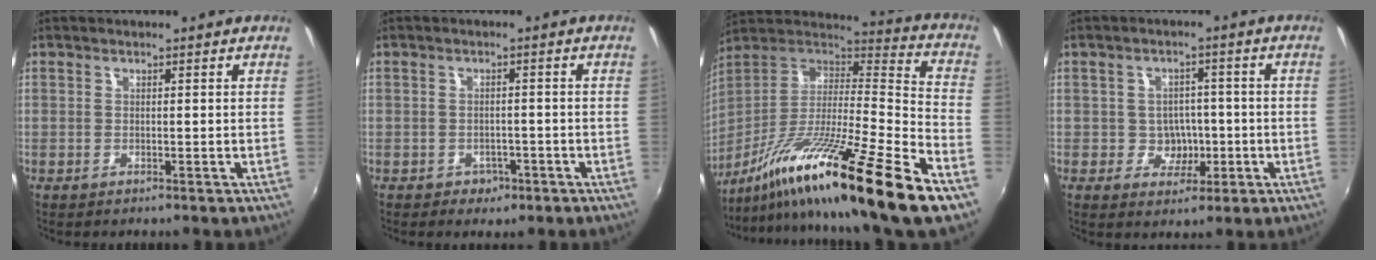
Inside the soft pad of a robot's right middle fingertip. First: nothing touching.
{"total": 3.6, "force": [-2.0, 2.7, 1.2], "torque": [-0.030, -0.004, -0.024]}
{"total": 27.4, "force": [-16.5, 0.1, 21.9], "torque": [-0.336, -0.049, -0.286]}
{"total": 5.1, "force": [-1.1, 4.6, 1.9], "torque": [-0.035, 0.010, -0.008]}